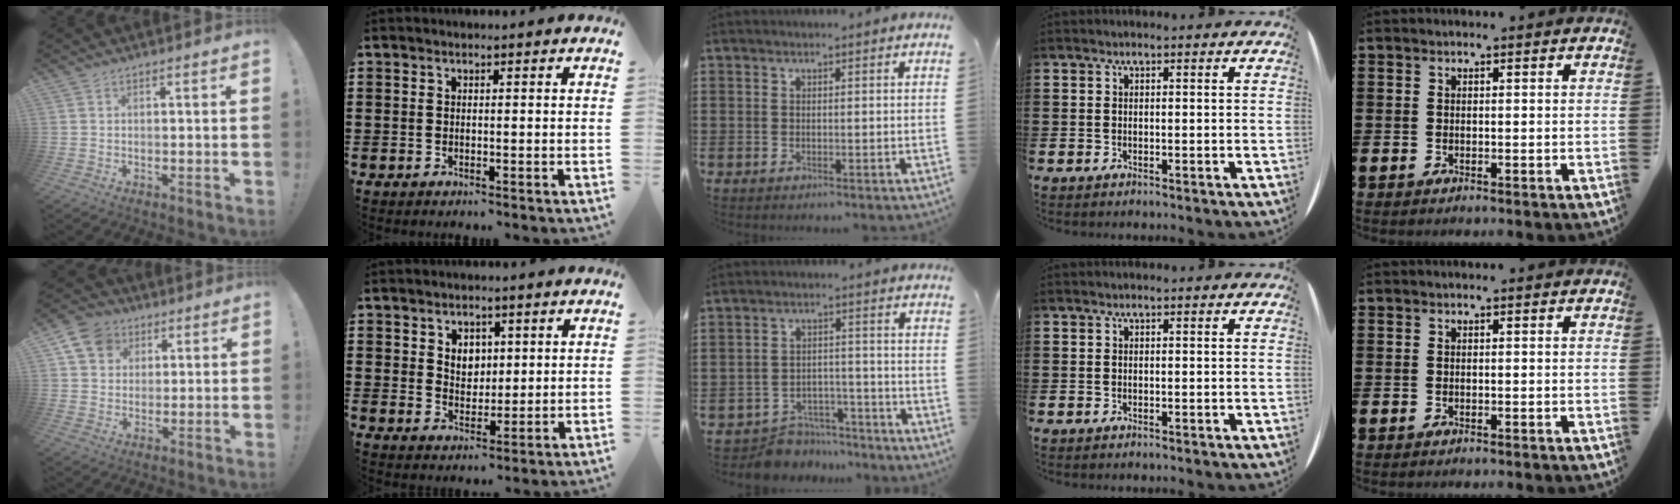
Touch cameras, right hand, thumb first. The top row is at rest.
{"thumb": {"total": 9.7, "force": [4.0, 8.1, 3.4], "torque": [-0.050, -0.015, 0.080]}, "index": {"total": 3.7, "force": [1.6, 3.0, 1.4], "torque": [-0.031, 0.008, 0.025]}, "middle": {"total": 5.3, "force": [-5.2, 1.0, 0.0], "torque": [-0.002, 0.016, -0.106]}}